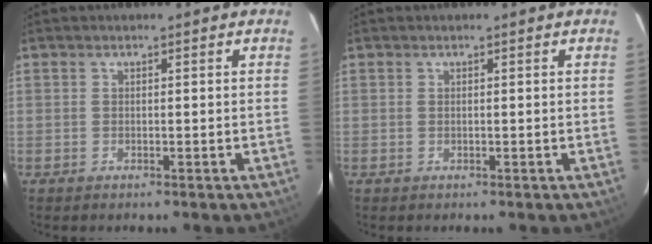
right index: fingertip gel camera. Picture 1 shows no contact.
{"total": 0.0}